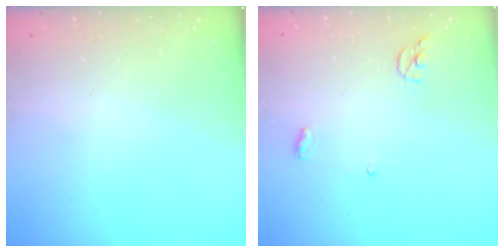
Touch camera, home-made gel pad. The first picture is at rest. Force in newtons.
{"total": 4.9, "press": 4.9, "slide": 0.2}